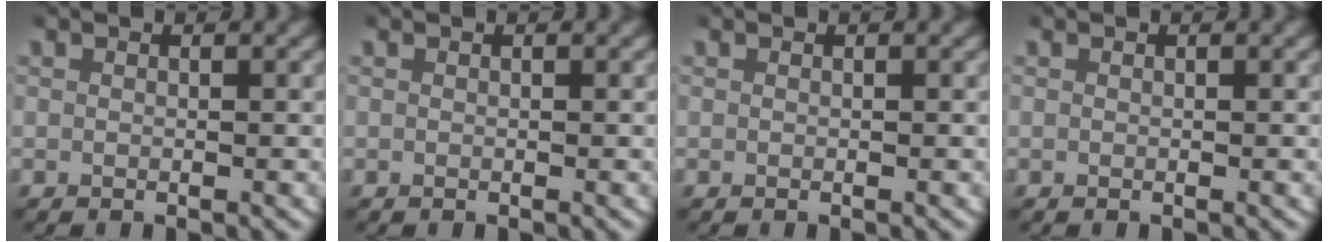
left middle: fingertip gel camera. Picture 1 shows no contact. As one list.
[{"total": 0.0}, {"total": 0.0}, {"total": 0.0}]